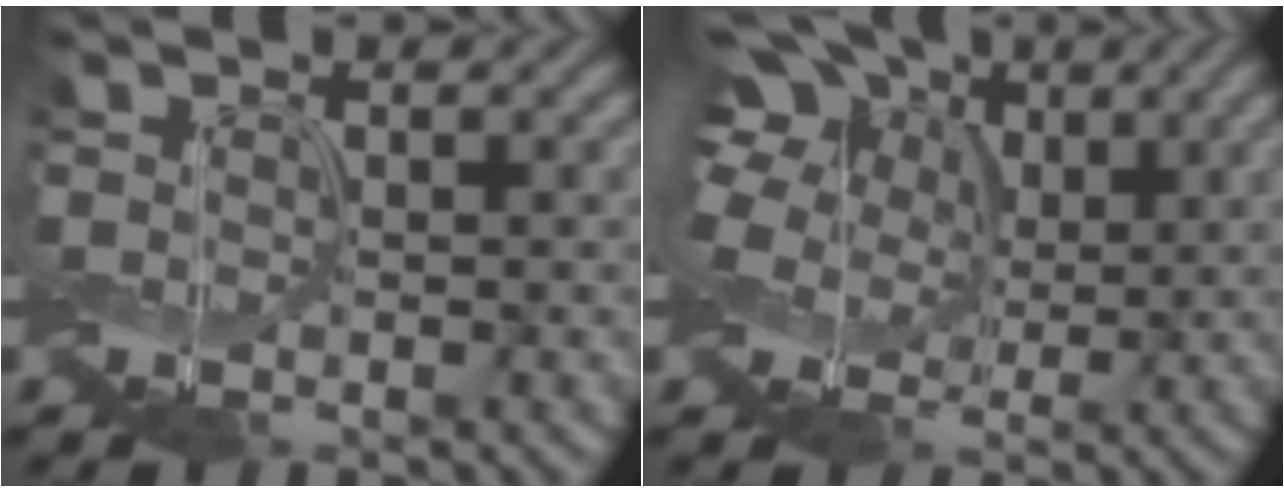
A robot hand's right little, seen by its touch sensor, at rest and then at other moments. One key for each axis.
{"total": 10.9, "fx": 3.3, "fy": 7.9, "fz": 6.8, "tx": -0.147, "ty": 0.034, "tz": 0.040}